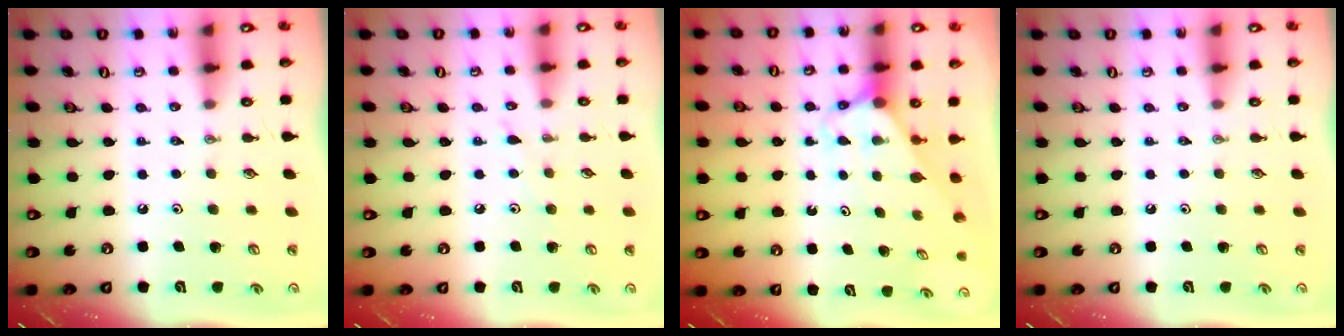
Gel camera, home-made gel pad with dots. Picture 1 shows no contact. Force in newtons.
{"total": 2.7, "press": 2.7, "slide": 0.5}
{"total": 2.5, "press": 2.5, "slide": 0.2}
{"total": 0.0}